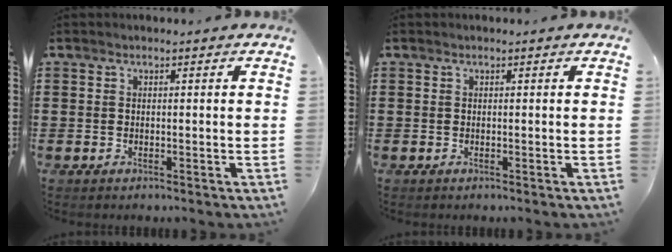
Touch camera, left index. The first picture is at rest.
{"total": 0.0}